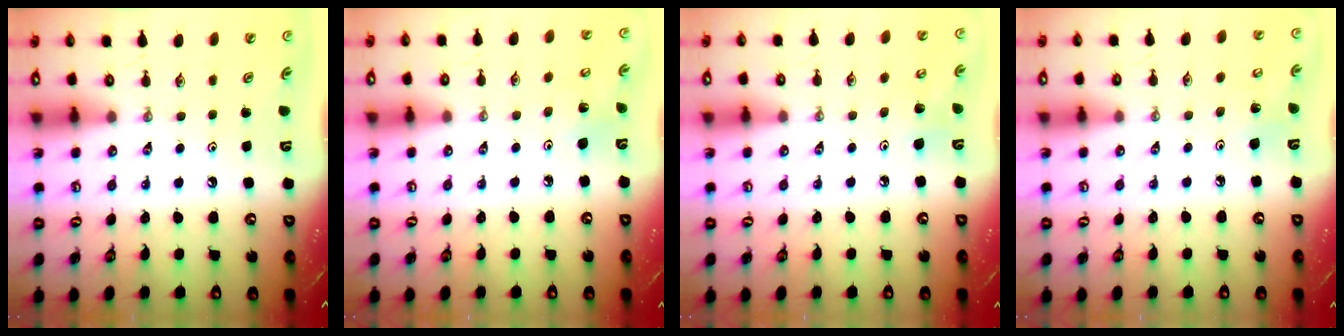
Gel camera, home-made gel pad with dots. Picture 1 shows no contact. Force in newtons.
{"total": 5.2, "press": 5.2, "slide": 0.2}
{"total": 7.3, "press": 7.0, "slide": 2.0}
{"total": 5.6, "press": 5.3, "slide": 1.6}